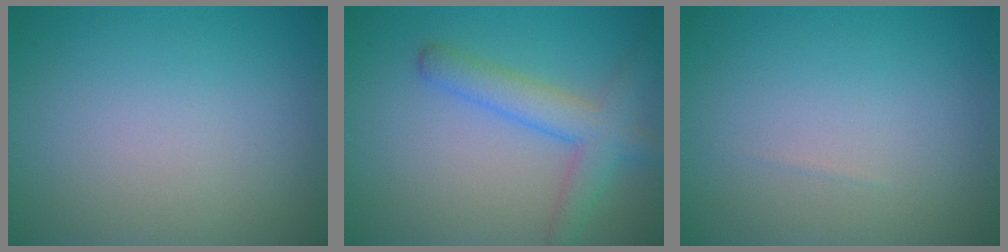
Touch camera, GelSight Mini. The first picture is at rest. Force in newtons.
{"total": 4.2, "press": 4.2, "slide": 0.1}
{"total": 0.0}